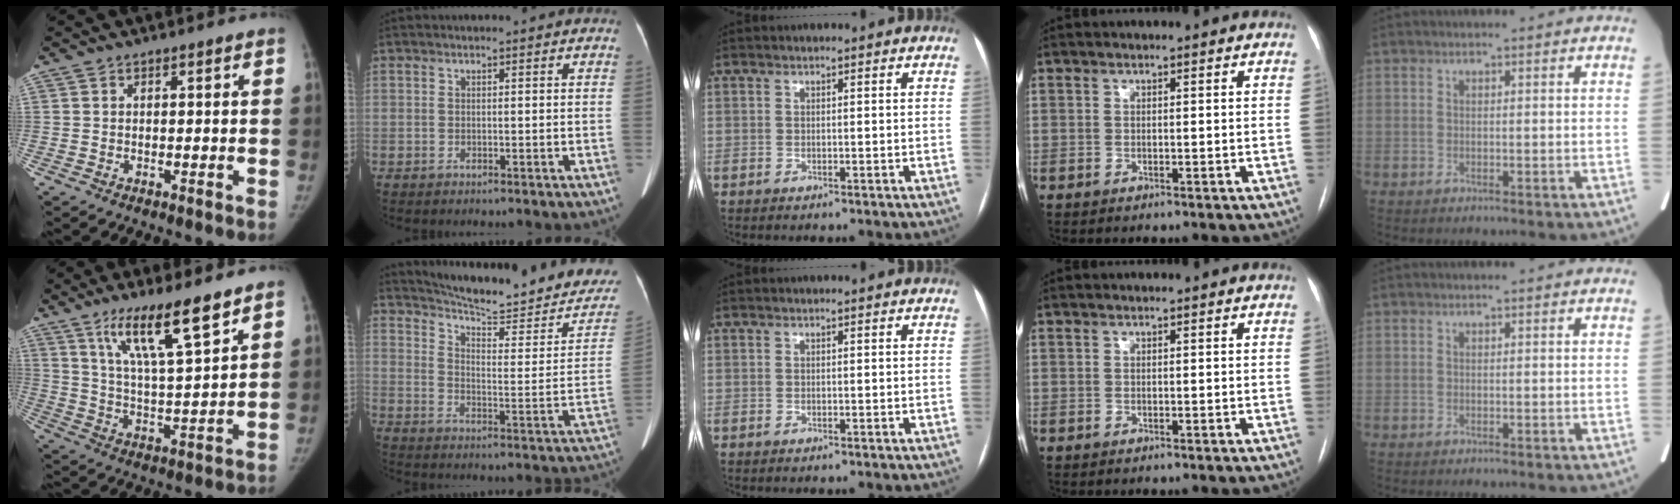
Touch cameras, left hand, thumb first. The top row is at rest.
{"thumb": {"total": 12.8, "force": [8.4, 1.8, 9.5], "torque": [-0.162, -0.047, 0.156]}, "index": {"total": 23.3, "force": [20.7, 3.6, 10.1], "torque": [-0.143, -0.051, 0.262]}}